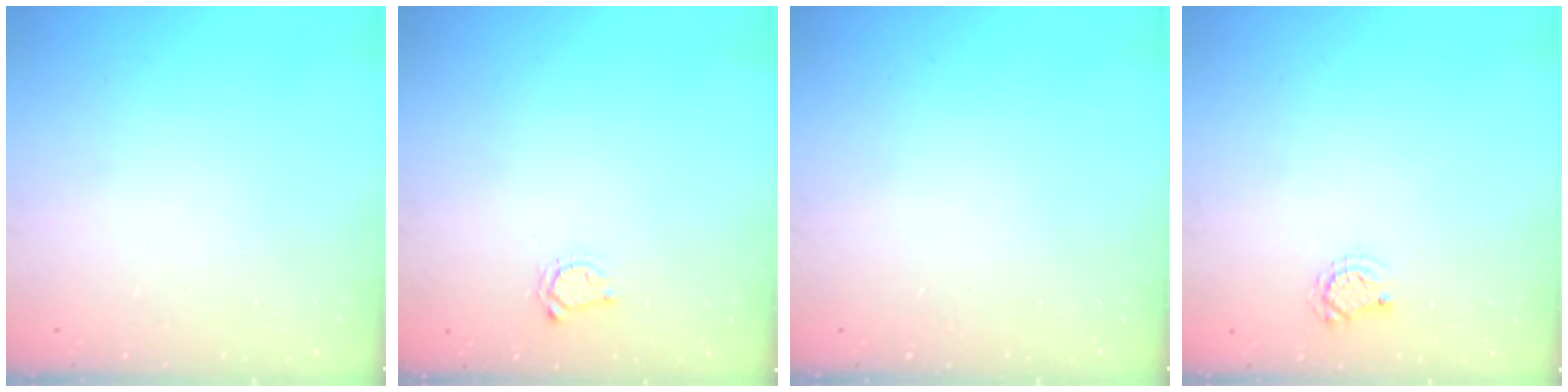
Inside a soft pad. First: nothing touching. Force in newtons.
{"total": 4.0, "press": 3.9, "slide": 0.5}
{"total": 0.0}
{"total": 4.0, "press": 4.0, "slide": 0.5}